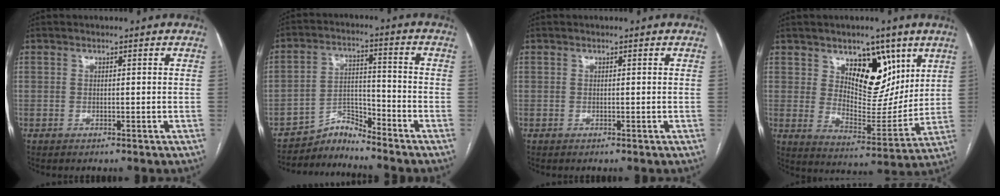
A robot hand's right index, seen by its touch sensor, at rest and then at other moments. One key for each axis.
{"total": 4.9, "fx": -4.8, "fy": -0.1, "fz": -1.2, "tx": 0.029, "ty": 0.019, "tz": -0.081}
{"total": 0.0}
{"total": 12.0, "fx": 6.3, "fy": 6.4, "fz": 8.0, "tx": -0.113, "ty": -0.004, "tz": 0.114}